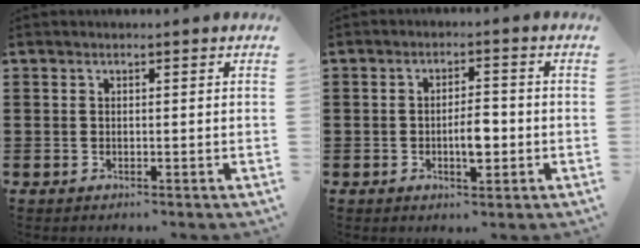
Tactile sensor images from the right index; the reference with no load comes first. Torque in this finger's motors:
{"motor_torque": [1.26, 0.88, 0.36, 0.09]}